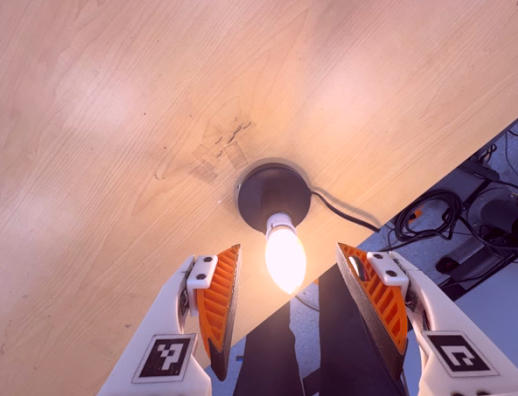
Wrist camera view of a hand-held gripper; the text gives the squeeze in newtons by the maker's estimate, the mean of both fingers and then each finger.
{"total": 0.0}